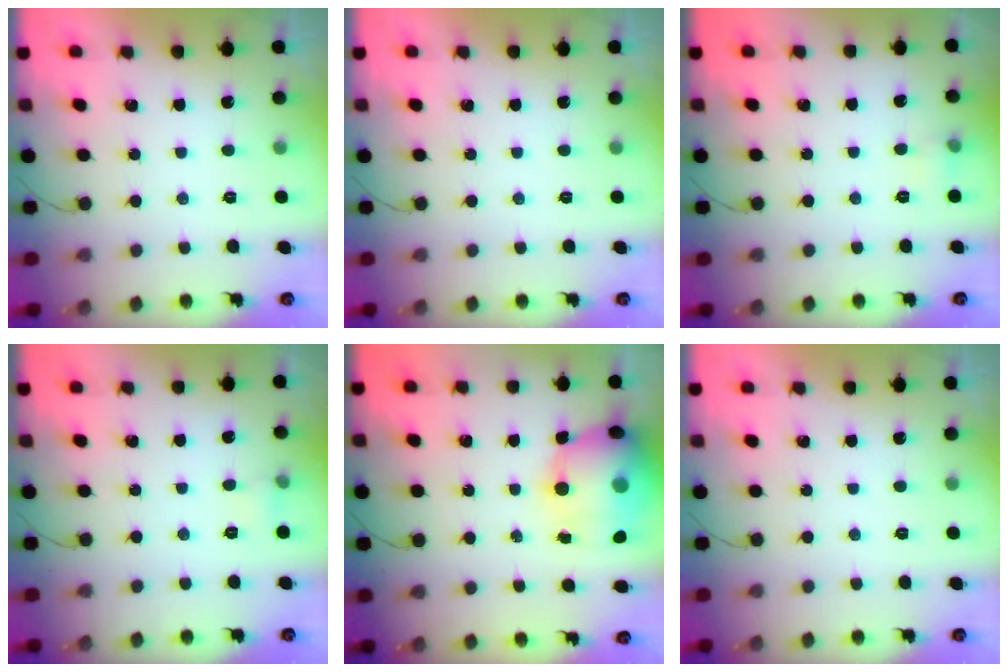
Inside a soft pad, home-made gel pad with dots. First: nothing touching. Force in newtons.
{"total": 0.0}
{"total": 5.2, "press": 3.9, "slide": 3.4}
{"total": 4.9, "press": 3.3, "slide": 3.6}
{"total": 17.7, "press": 17.2, "slide": 4.0}
{"total": 0.0}